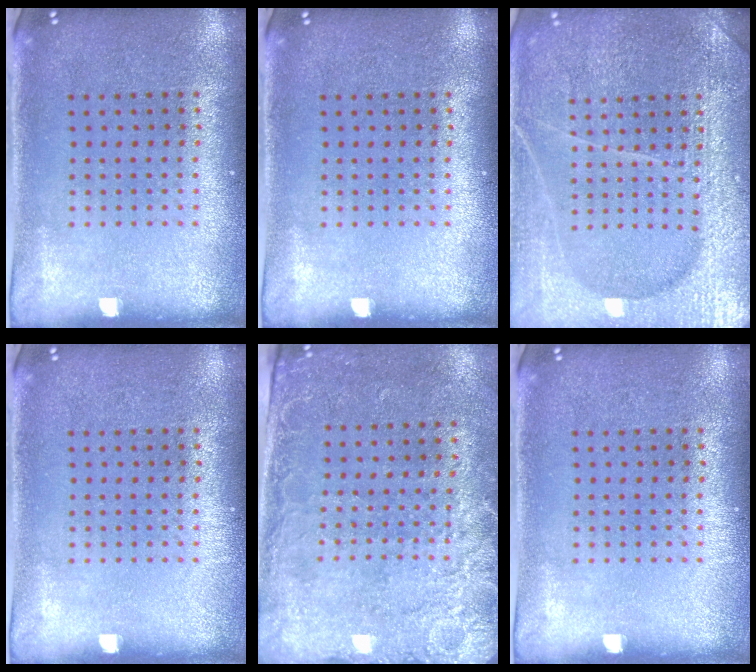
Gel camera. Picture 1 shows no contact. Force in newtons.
{"total": 0.0}
{"total": 6.6, "press": 6.6, "slide": 0.8}
{"total": 0.0}
{"total": 2.7, "press": 2.2, "slide": 1.5}
{"total": 0.0}